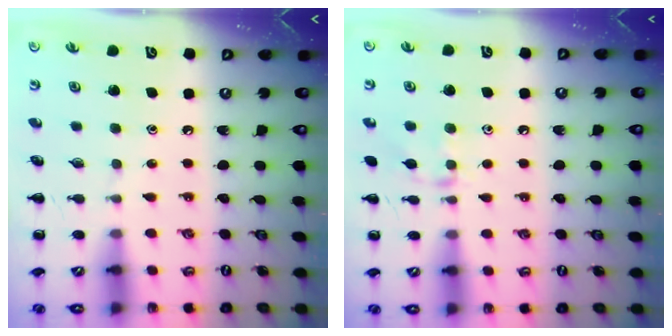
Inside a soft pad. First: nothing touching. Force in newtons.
{"total": 7.8, "press": 7.7, "slide": 1.2}